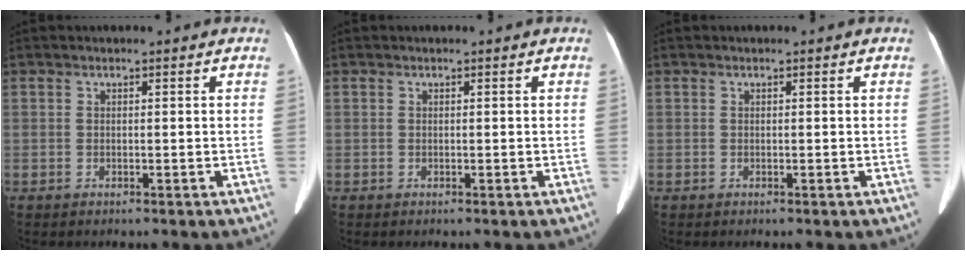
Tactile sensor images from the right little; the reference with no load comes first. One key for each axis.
{"total": 0.0}
{"total": 0.0}